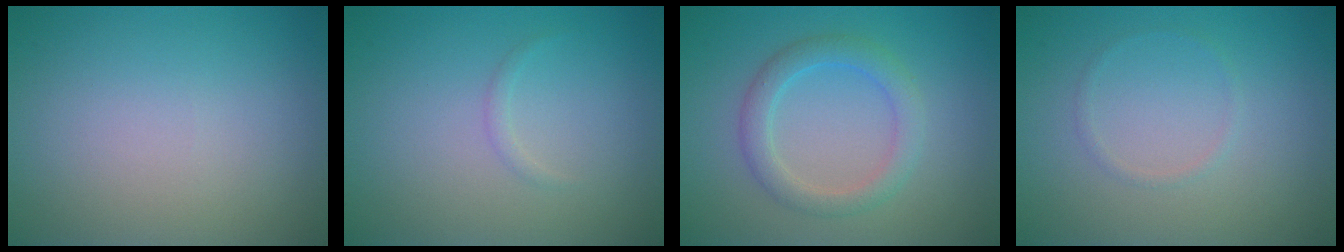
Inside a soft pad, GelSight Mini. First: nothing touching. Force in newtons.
{"total": 0.6, "press": 0.6, "slide": 0.0}
{"total": 2.9, "press": 2.9, "slide": 0.2}
{"total": 0.6, "press": 0.6, "slide": 0.1}